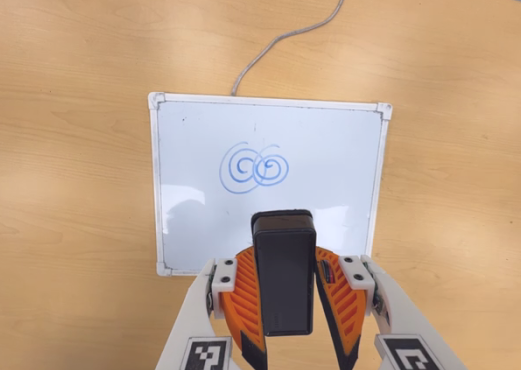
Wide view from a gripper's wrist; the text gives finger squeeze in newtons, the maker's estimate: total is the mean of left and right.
{"total": 7.9, "left": 6.9, "right": 8.9}